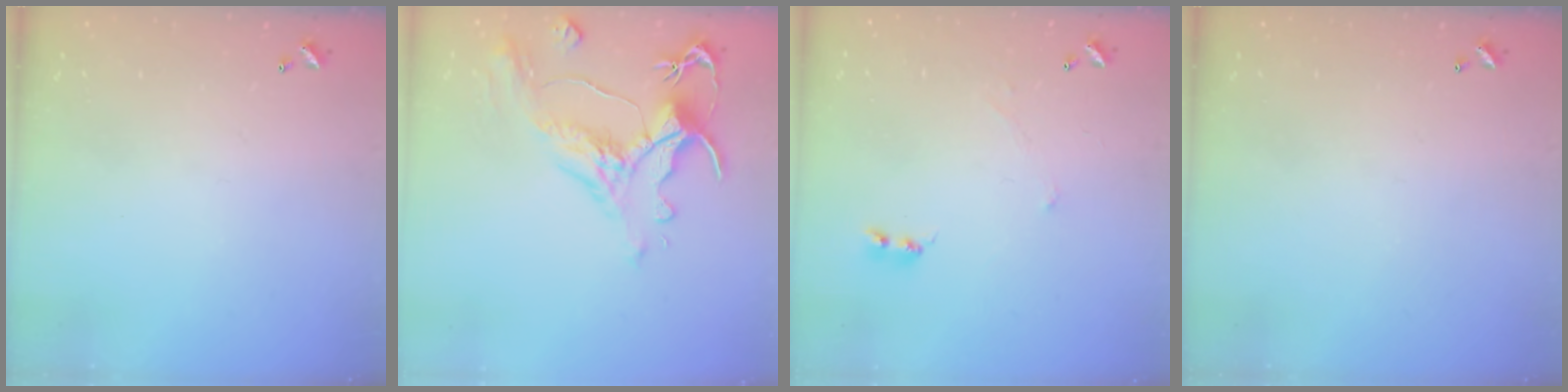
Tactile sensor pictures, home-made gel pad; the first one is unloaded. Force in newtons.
{"total": 1.5, "press": 0.1, "slide": 1.5}
{"total": 0.0}
{"total": 0.0}